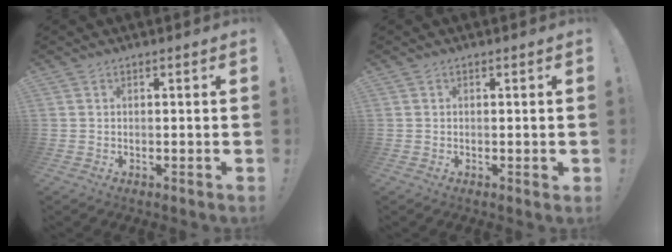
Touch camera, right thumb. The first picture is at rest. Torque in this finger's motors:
{"motor_torque": [0.18, -0.13, 0.15, -0.21, 0.00]}